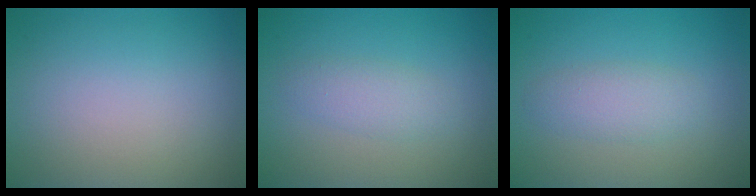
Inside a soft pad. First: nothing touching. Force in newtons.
{"total": 2.1, "press": 2.1, "slide": 0.1}
{"total": 2.4, "press": 2.4, "slide": 0.0}